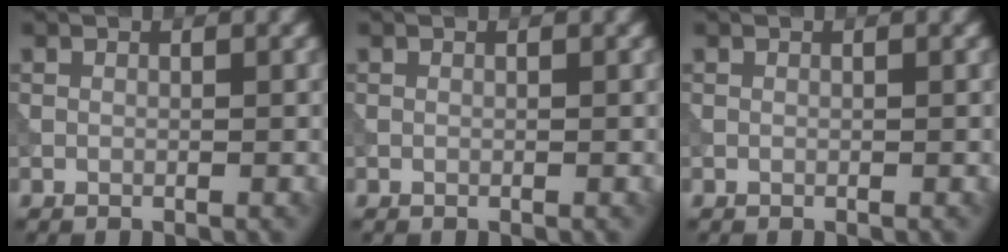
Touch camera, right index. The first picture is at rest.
{"total": 0.0}
{"total": 0.0}